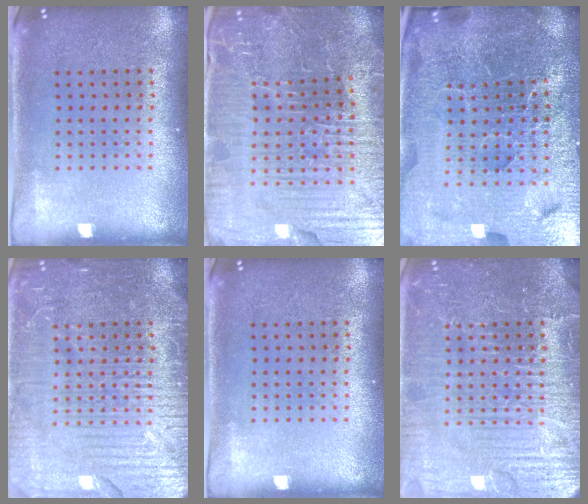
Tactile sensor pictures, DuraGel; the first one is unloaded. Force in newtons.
{"total": 5.9, "press": 5.5, "slide": 1.9}
{"total": 7.1, "press": 6.1, "slide": 3.6}
{"total": 5.4, "press": 5.3, "slide": 0.7}
{"total": 0.0}
{"total": 7.6, "press": 7.6, "slide": 1.0}